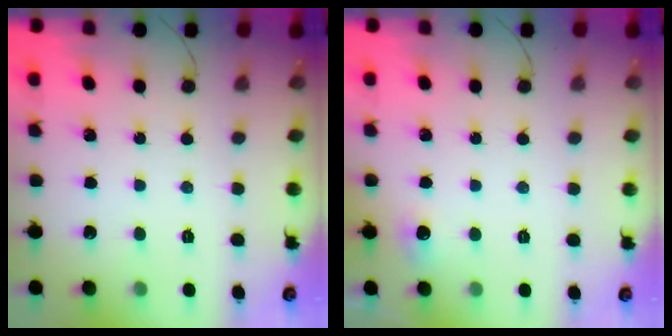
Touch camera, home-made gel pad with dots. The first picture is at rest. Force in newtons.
{"total": 4.0, "press": 3.7, "slide": 1.6}